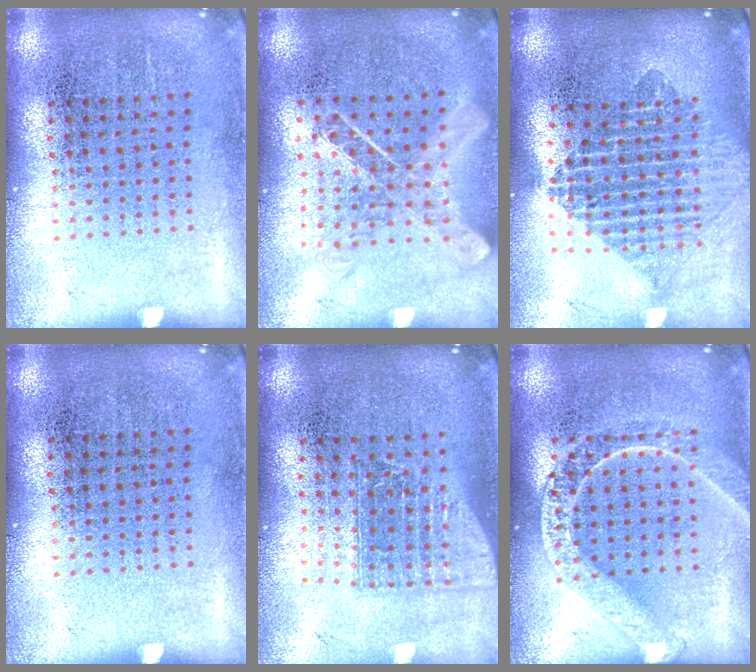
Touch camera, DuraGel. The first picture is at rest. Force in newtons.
{"total": 1.0, "press": 1.0, "slide": 0.1}
{"total": 2.1, "press": 1.7, "slide": 1.2}
{"total": 0.0}
{"total": 1.5, "press": 1.2, "slide": 1.0}
{"total": 2.7, "press": 2.6, "slide": 0.4}